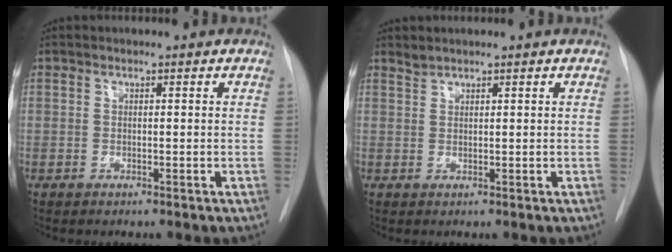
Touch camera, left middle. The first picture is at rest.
{"total": 0.9, "force": [0.9, 0.0, 0.0], "torque": [-0.003, 0.002, 0.021]}